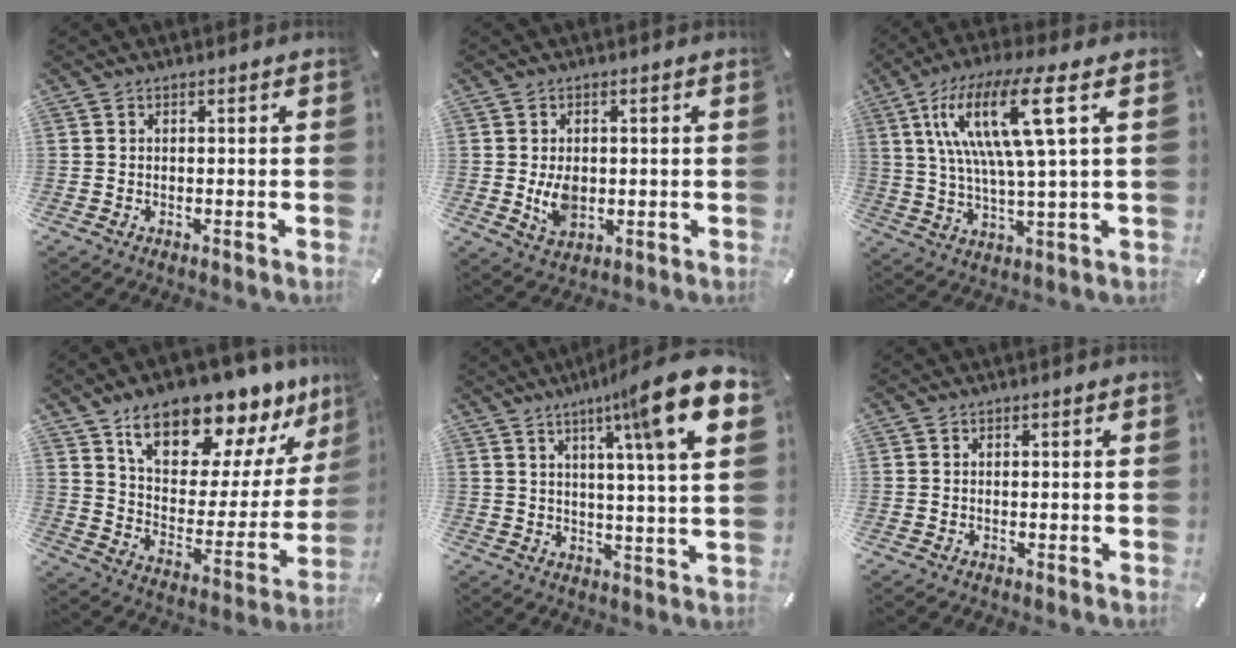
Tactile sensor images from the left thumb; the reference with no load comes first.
{"total": 6.0, "force": [0.0, 4.2, 4.3], "torque": [-0.084, -0.005, -0.004]}
{"total": 17.1, "force": [5.9, 3.1, 15.7], "torque": [-0.330, -0.004, 0.085]}
{"total": 17.0, "force": [14.1, 7.0, 6.4], "torque": [-0.108, -0.115, 0.244]}
{"total": 14.8, "force": [7.8, 0.7, 12.5], "torque": [-0.196, -0.043, 0.110]}
{"total": 0.0}